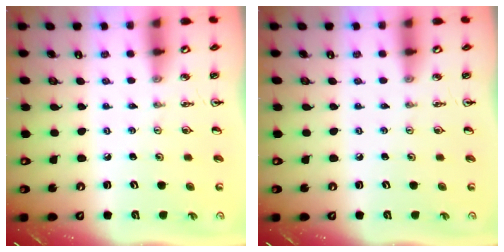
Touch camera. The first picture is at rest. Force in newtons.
{"total": 0.0}